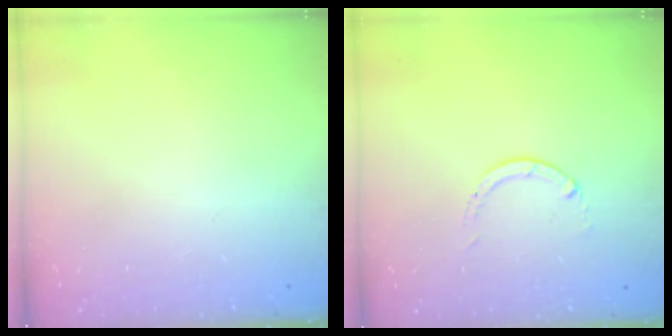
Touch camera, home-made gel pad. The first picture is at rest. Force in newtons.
{"total": 0.0}